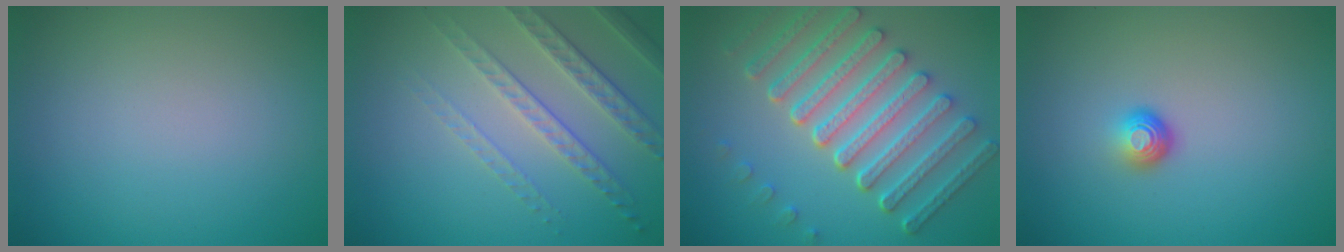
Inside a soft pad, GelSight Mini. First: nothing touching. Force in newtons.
{"total": 4.8, "press": 3.4, "slide": 3.4}
{"total": 7.9, "press": 6.0, "slide": 5.1}
{"total": 1.8, "press": 1.1, "slide": 1.4}